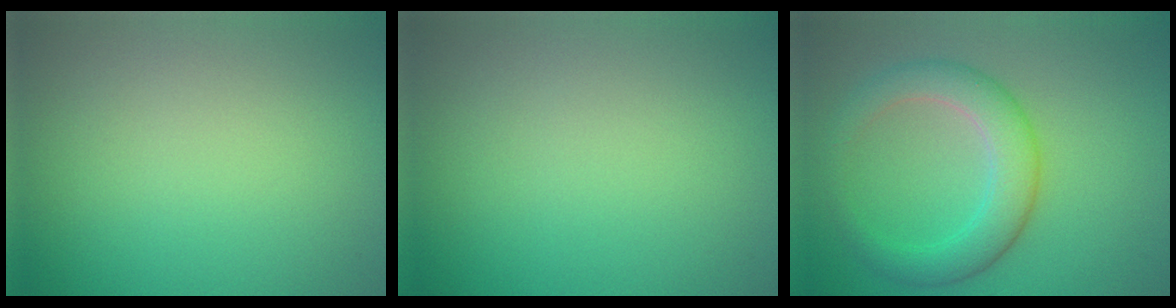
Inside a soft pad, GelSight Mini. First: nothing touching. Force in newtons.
{"total": 0.0}
{"total": 4.5, "press": 4.5, "slide": 0.1}